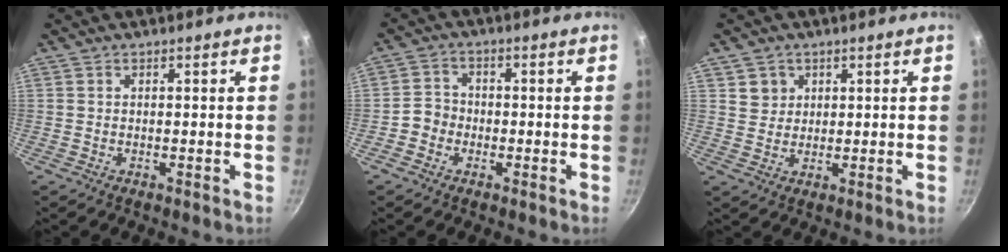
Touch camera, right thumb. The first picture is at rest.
{"total": 3.7, "force": [-1.5, 3.3, 1.1], "torque": [0.002, 0.020, -0.035]}
{"total": 3.6, "force": [1.5, 3.2, 0.6], "torque": [0.012, 0.004, 0.028]}